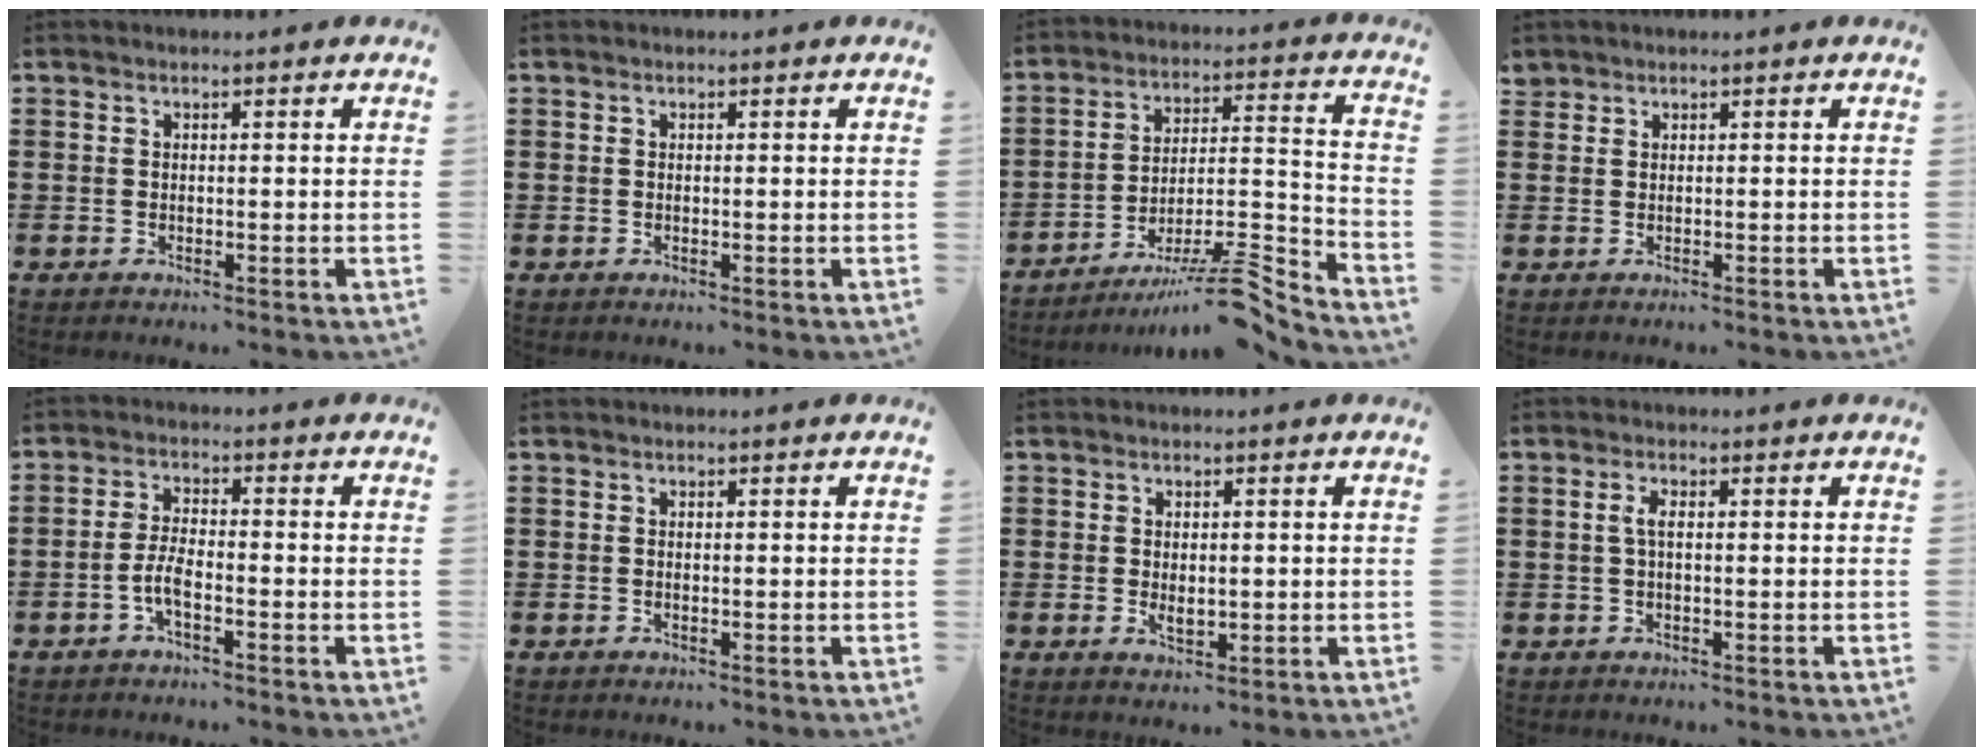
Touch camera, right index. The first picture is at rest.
{"total": 0.0}
{"total": 10.6, "force": [-8.1, 1.5, 6.6], "torque": [-0.093, 0.018, -0.151]}
{"total": 0.9, "force": [0.5, 0.7, 0.0], "torque": [-0.003, 0.002, 0.010]}
{"total": 4.1, "force": [-1.7, 1.0, 3.6], "torque": [-0.085, -0.005, -0.036]}
{"total": 0.0}
{"total": 2.0, "force": [-0.1, 0.8, 1.8], "torque": [-0.037, -0.001, 0.000]}
{"total": 2.0, "force": [0.1, 0.7, 1.9], "torque": [-0.044, 0.001, -0.003]}